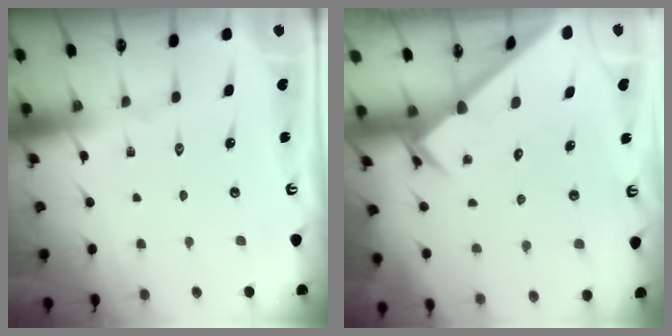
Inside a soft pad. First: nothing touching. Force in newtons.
{"total": 2.9, "press": 2.9, "slide": 0.1}